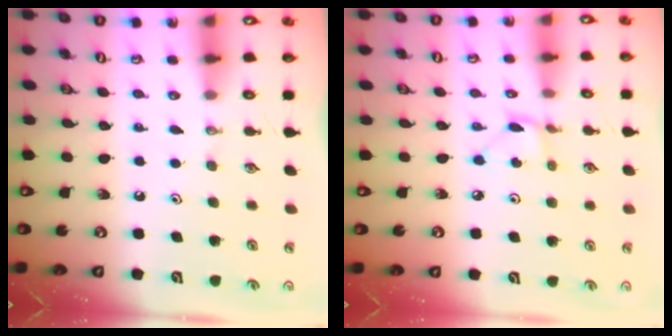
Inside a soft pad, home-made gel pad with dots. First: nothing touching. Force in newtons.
{"total": 1.8, "press": 1.8, "slide": 0.3}